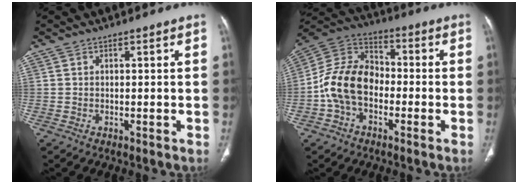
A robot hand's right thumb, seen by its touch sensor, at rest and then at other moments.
{"total": 13.2, "force": [-2.9, 9.3, 8.8], "torque": [-0.158, 0.043, -0.064]}